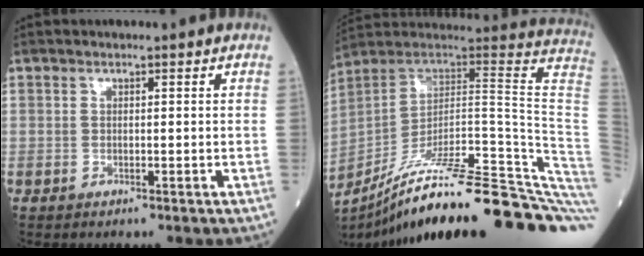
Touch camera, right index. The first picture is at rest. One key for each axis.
{"total": 35.9, "fx": -27.1, "fy": 0.7, "fz": 23.5, "tx": -0.199, "ty": -0.028, "tz": -0.382}